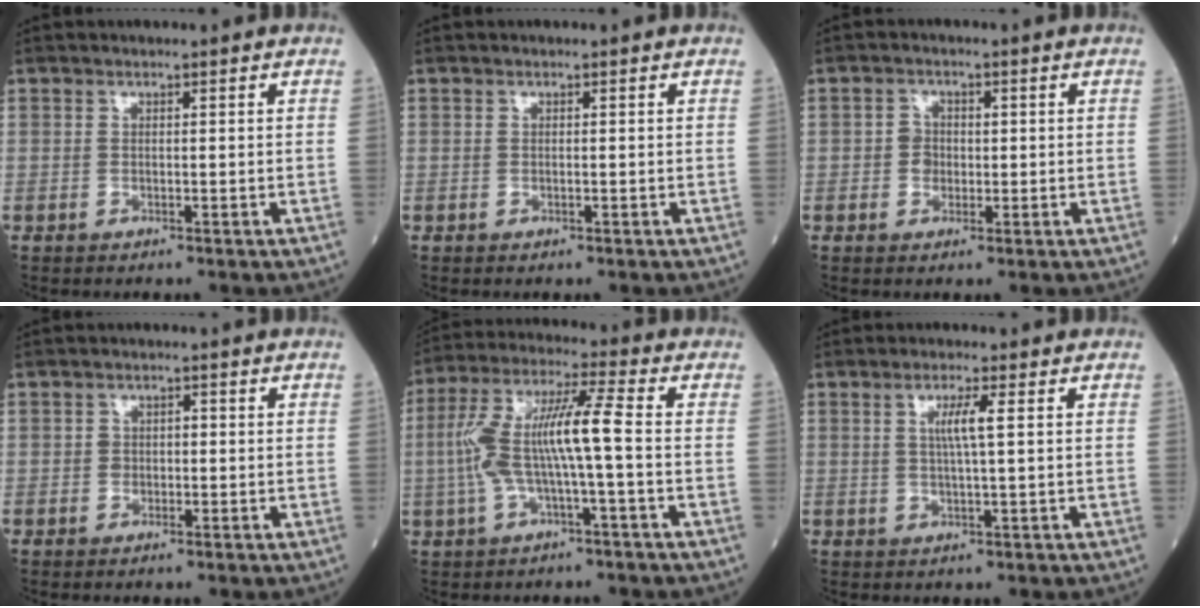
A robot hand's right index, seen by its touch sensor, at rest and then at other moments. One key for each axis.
{"total": 0.0}
{"total": 2.4, "fx": -0.1, "fy": 2.2, "fz": 1.1, "tx": -0.015, "ty": 0.005, "tz": -0.002}
{"total": 1.6, "fx": -0.2, "fy": 1.4, "fz": 0.9, "tx": -0.013, "ty": 0.009, "tz": -0.003}
{"total": 10.8, "fx": -1.0, "fy": 0.7, "fz": 10.7, "tx": -0.222, "ty": 0.029, "tz": -0.024}
{"total": 3.5, "fx": 0.8, "fy": -0.3, "fz": 3.4, "tx": -0.066, "ty": 0.000, "tz": 0.014}